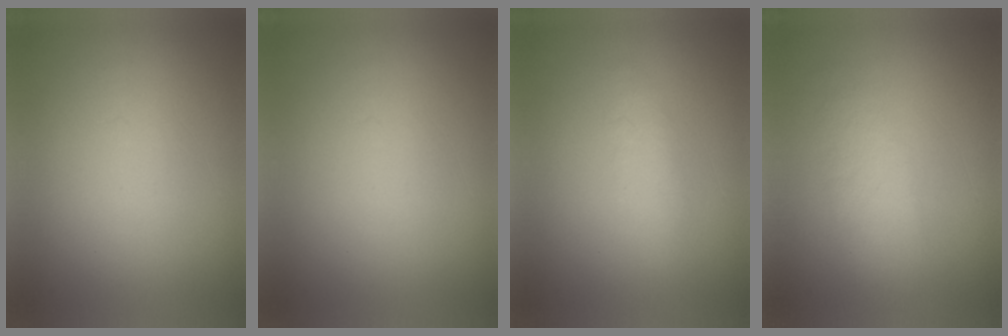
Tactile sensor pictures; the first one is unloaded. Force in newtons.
{"total": 0.0}
{"total": 1.9}
{"total": 2.9}